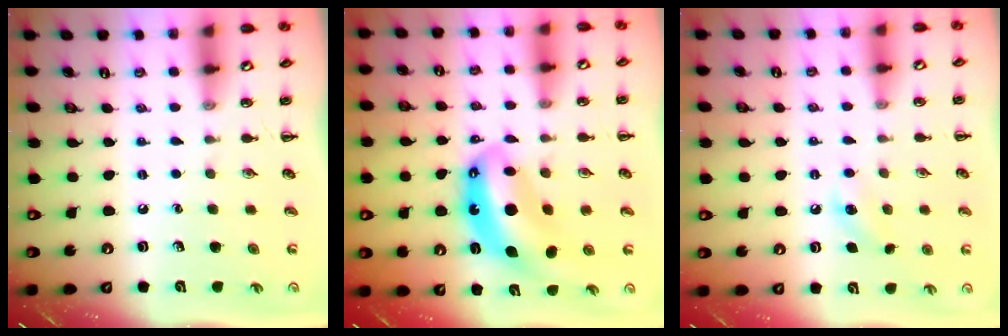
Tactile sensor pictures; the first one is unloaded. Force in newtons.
{"total": 10.7, "press": 10.3, "slide": 2.8}
{"total": 7.4, "press": 7.1, "slide": 1.7}